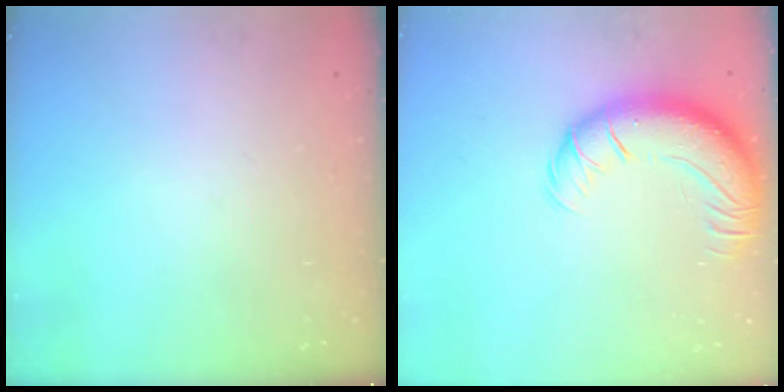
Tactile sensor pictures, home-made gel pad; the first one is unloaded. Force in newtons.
{"total": 13.9, "press": 13.5, "slide": 3.3}